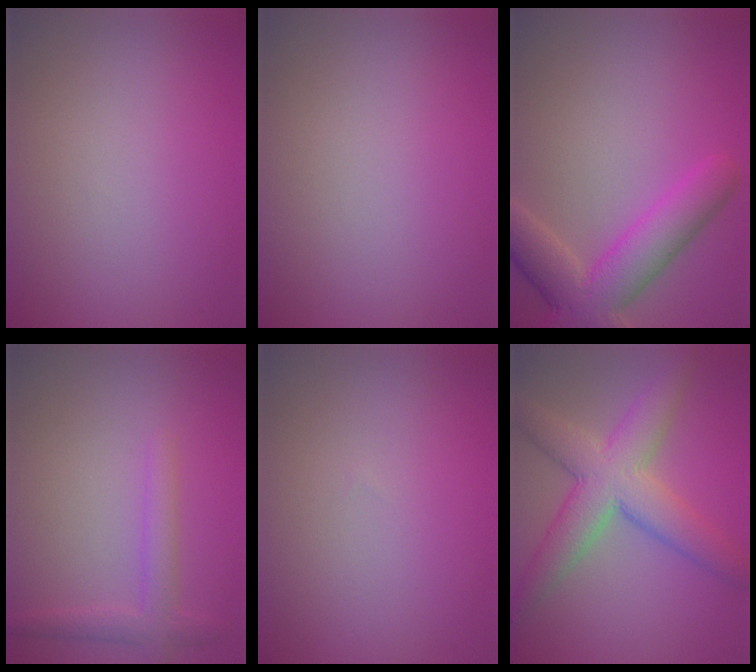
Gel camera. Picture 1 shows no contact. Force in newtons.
{"total": 0.0}
{"total": 6.6, "press": 6.5, "slide": 0.4}
{"total": 2.4, "press": 2.4, "slide": 0.0}
{"total": 0.0}
{"total": 6.9, "press": 6.9, "slide": 0.1}